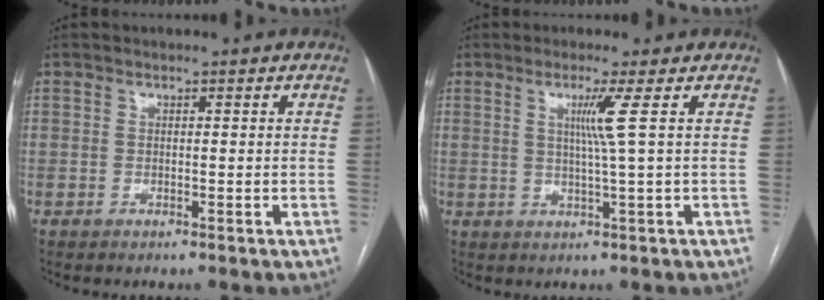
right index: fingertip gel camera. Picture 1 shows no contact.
{"total": 4.0, "force": [1.1, -1.6, 3.5], "torque": [-0.069, -0.006, 0.024]}